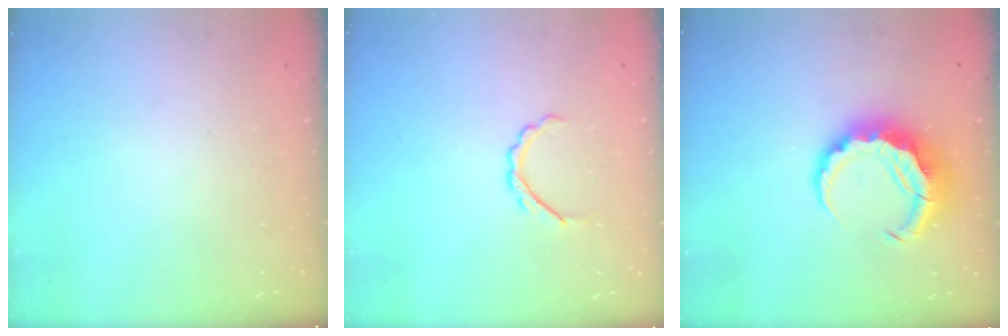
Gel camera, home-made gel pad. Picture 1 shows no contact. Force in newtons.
{"total": 4.5, "press": 4.4, "slide": 0.9}
{"total": 8.8, "press": 8.6, "slide": 1.6}